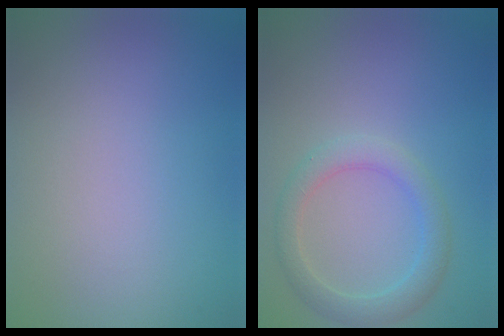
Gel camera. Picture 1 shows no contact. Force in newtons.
{"total": 3.0, "press": 3.0, "slide": 0.1}